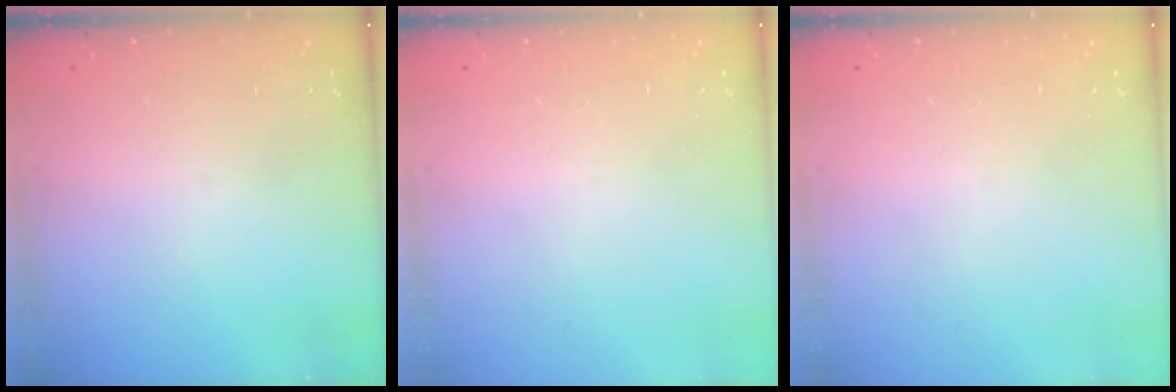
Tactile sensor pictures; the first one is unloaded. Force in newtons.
{"total": 0.0}
{"total": 0.0}